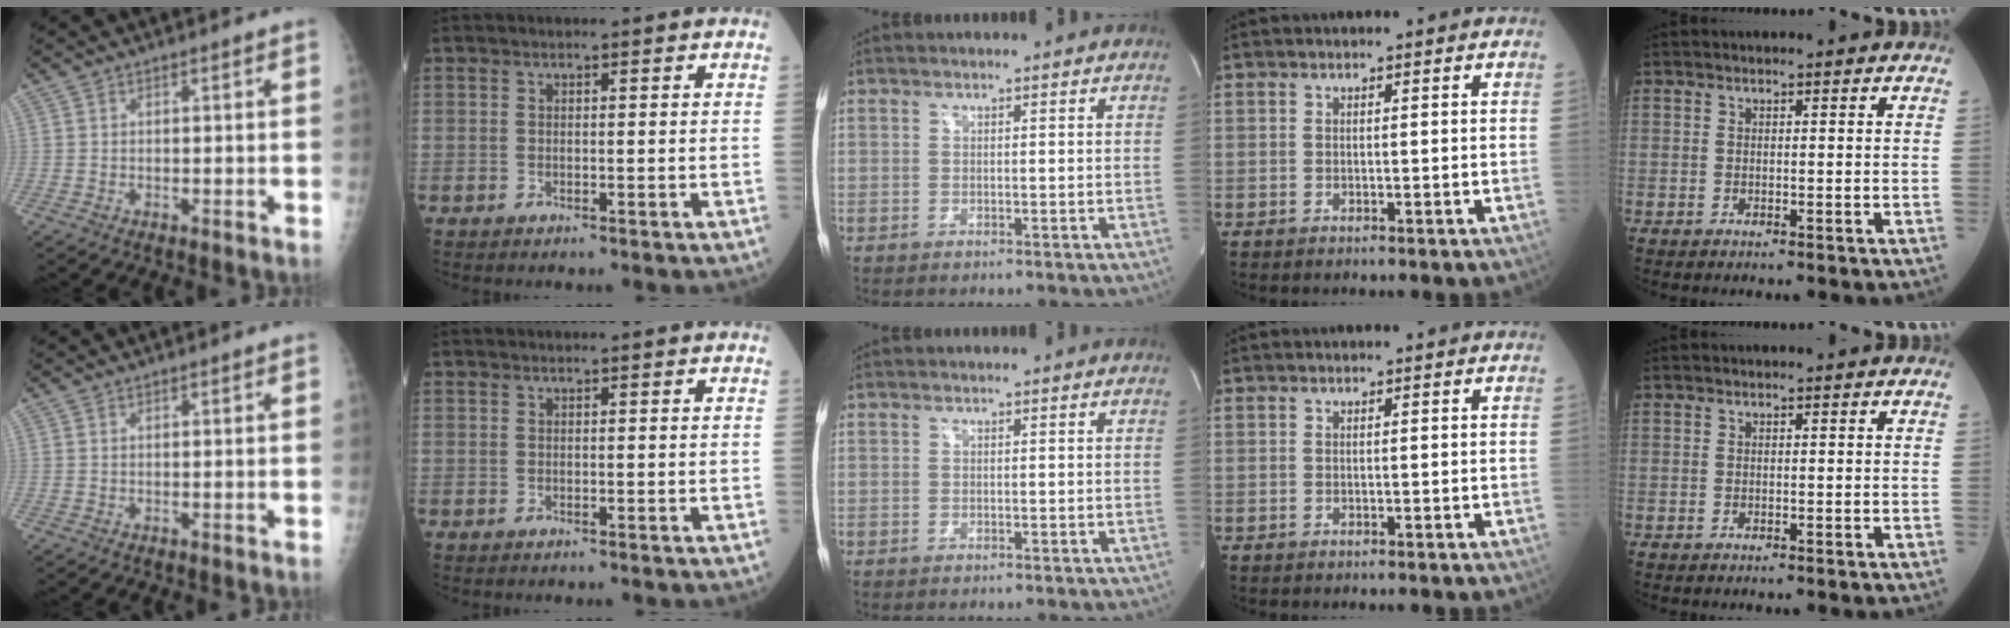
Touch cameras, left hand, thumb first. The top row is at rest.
{}